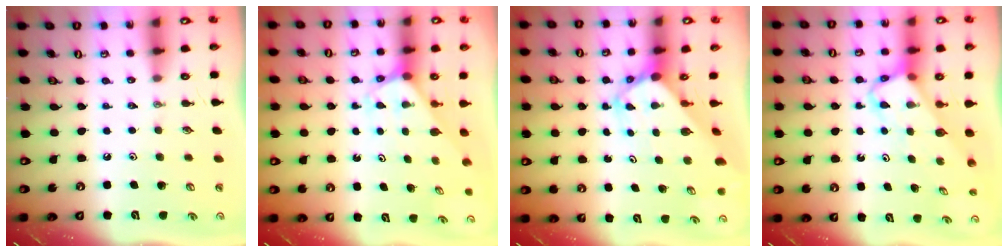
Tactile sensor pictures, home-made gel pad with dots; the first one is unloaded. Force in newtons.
{"total": 2.3, "press": 2.3, "slide": 0.2}
{"total": 3.0, "press": 2.9, "slide": 0.4}
{"total": 3.9, "press": 3.8, "slide": 0.2}